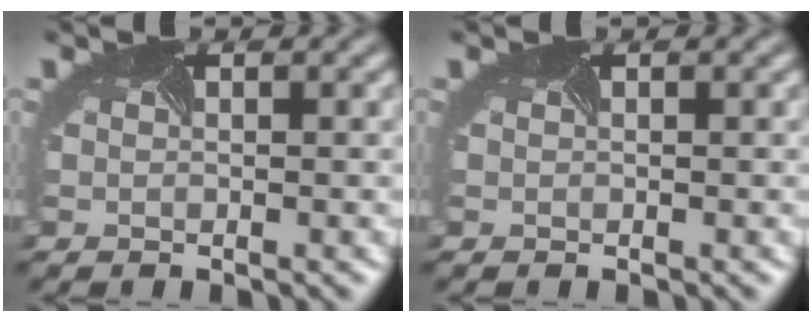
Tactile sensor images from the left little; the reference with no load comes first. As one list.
[{"total": 0.0}]